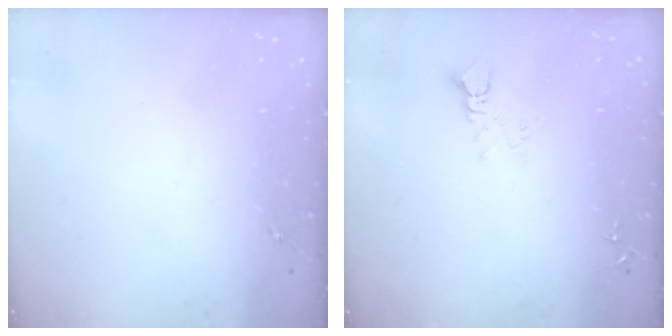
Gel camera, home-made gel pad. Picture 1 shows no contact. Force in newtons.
{"total": 3.8, "press": 3.8, "slide": 0.3}